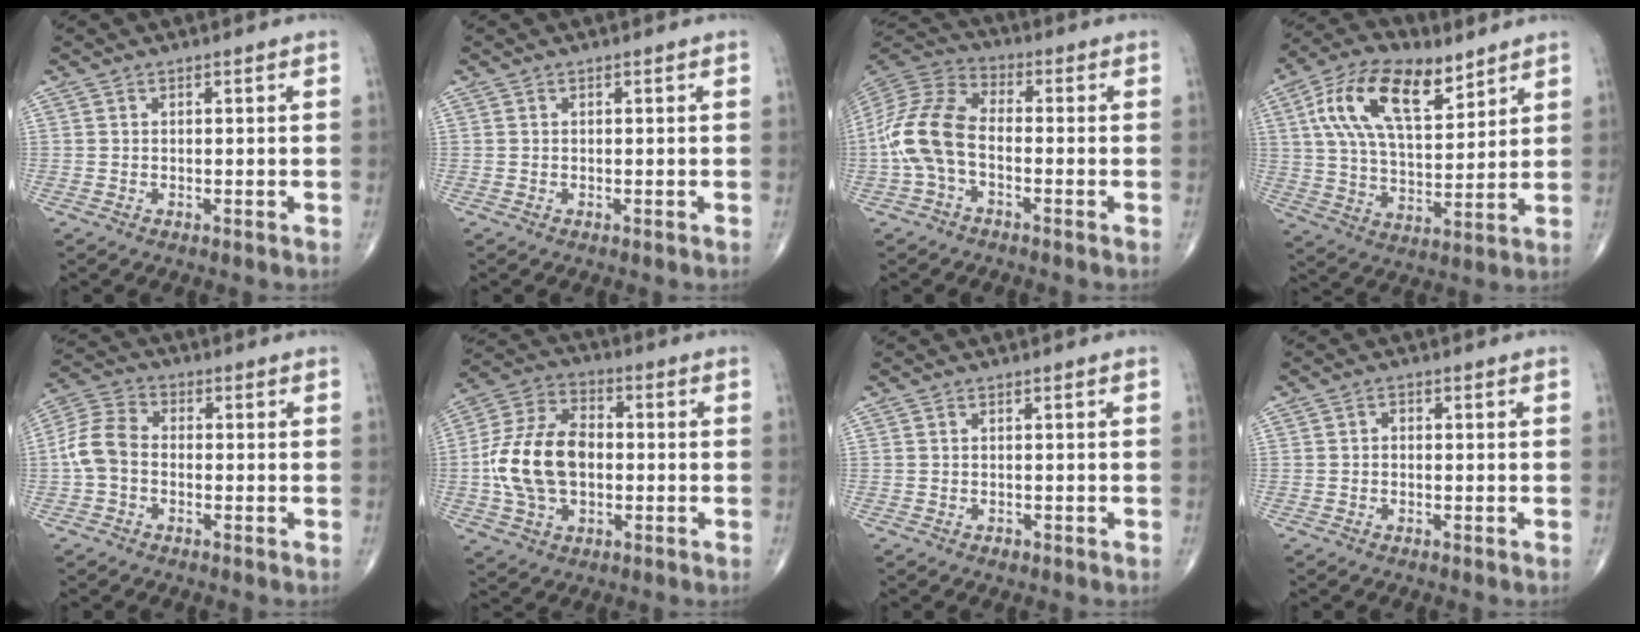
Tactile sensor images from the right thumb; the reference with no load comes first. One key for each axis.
{"total": 0.0}
{"total": 12.8, "fx": -2.6, "fy": 7.4, "fz": 10.1, "tx": -0.216, "ty": 0.035, "tz": -0.060}
{"total": 17.9, "fx": 8.4, "fy": 8.8, "fz": 13.2, "tx": -0.220, "ty": -0.020, "tz": 0.151}
{"total": 7.3, "fx": -1.2, "fy": 5.2, "fz": 4.9, "tx": -0.098, "ty": 0.024, "tz": -0.039}
{"total": 15.6, "fx": -1.1, "fy": 10.1, "fz": 11.8, "tx": -0.221, "ty": 0.026, "tz": -0.021}
{"total": 0.6, "fx": -0.3, "fy": 0.5, "fz": 0.2, "tx": -0.003, "ty": 0.000, "tz": -0.005}
{"total": 1.0, "fx": -0.2, "fy": 0.7, "fz": 0.6, "tx": -0.001, "ty": 0.004, "tz": -0.007}